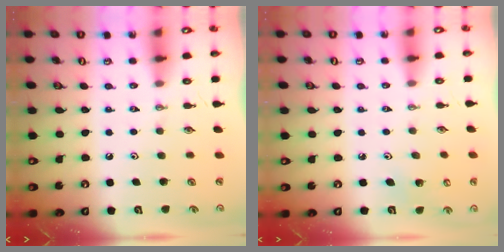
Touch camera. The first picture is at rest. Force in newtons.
{"total": 3.3, "press": 3.3, "slide": 0.3}